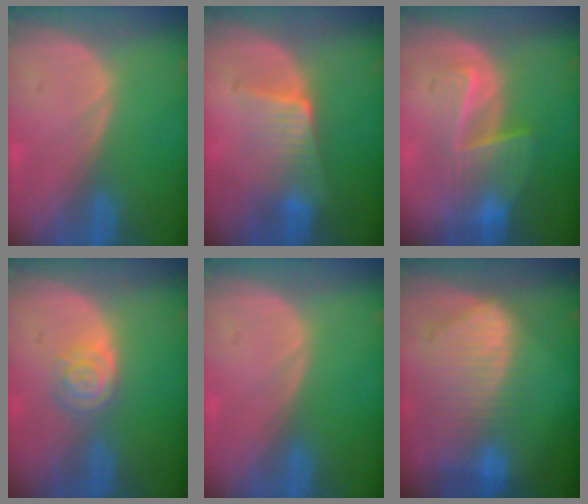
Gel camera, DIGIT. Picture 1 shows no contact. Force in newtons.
{"total": 6.4, "press": 5.7, "slide": 3.0}
{"total": 6.6, "press": 6.5, "slide": 1.0}
{"total": 4.1, "press": 3.8, "slide": 1.6}
{"total": 0.0}
{"total": 10.4, "press": 8.9, "slide": 5.4}